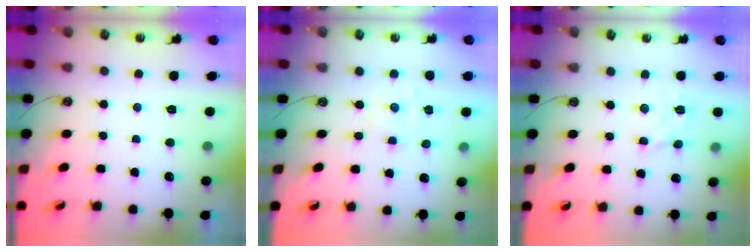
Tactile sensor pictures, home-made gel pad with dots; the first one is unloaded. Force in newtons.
{"total": 0.0}
{"total": 6.0, "press": 5.9, "slide": 1.1}